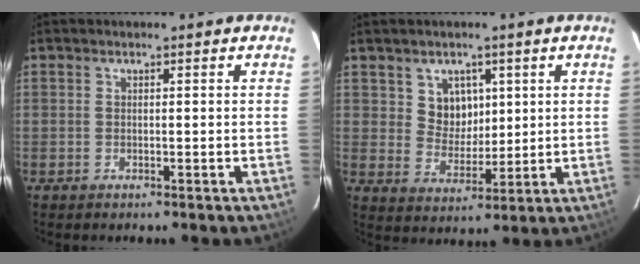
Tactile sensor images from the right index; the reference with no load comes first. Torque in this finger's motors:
{"motor_torque": [0.18, -0.10, 0.07, 0.03]}